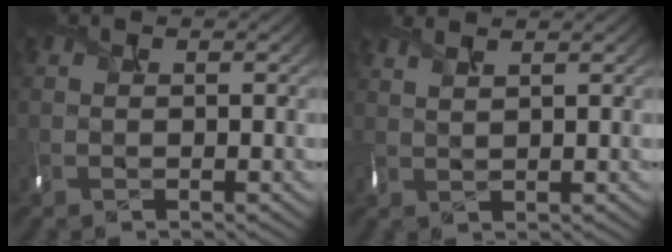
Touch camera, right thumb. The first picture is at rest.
{"total": 2.4, "force": [1.8, 0.7, 1.4], "torque": [-0.017, 0.008, 0.026]}